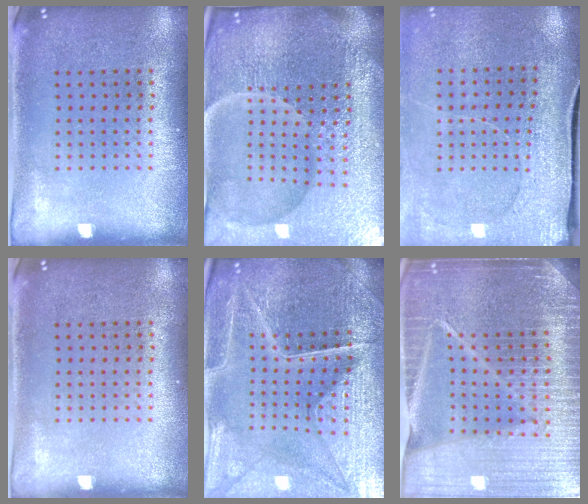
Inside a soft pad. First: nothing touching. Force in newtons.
{"total": 7.3, "press": 6.4, "slide": 3.5}
{"total": 3.0, "press": 2.8, "slide": 1.1}
{"total": 0.0}
{"total": 4.8, "press": 4.6, "slide": 1.3}
{"total": 6.4, "press": 5.6, "slide": 3.2}